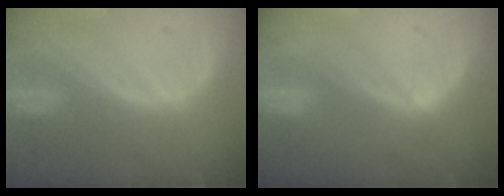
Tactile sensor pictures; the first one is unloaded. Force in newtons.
{"total": 0.7, "press": 0.7, "slide": 0.1}